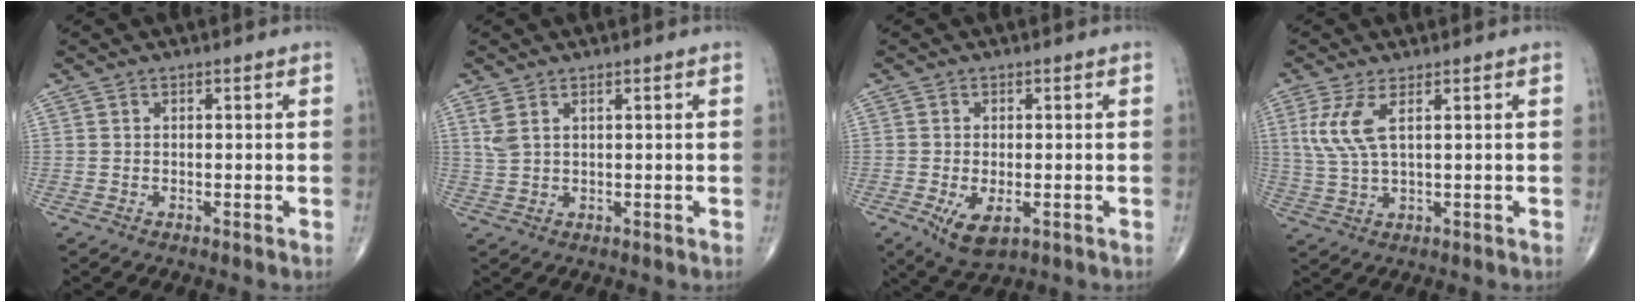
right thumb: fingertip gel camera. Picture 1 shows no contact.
{"total": 2.8, "force": [1.5, 1.0, 2.1], "torque": [-0.052, 0.003, 0.040]}
{"total": 5.8, "force": [-1.8, 2.8, 4.7], "torque": [-0.086, -0.013, -0.024]}
{"total": 6.2, "force": [2.2, 1.9, 5.5], "torque": [-0.140, -0.006, 0.051]}